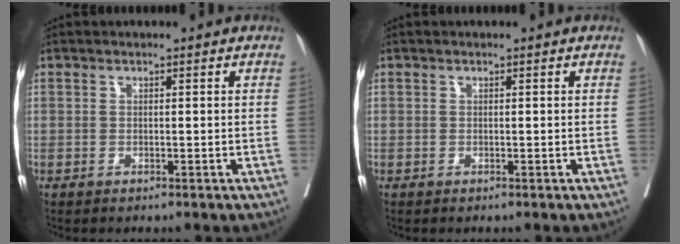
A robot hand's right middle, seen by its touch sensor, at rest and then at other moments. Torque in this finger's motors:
{"motor_torque": [0.04, 0.11, 0.05, 0.00]}